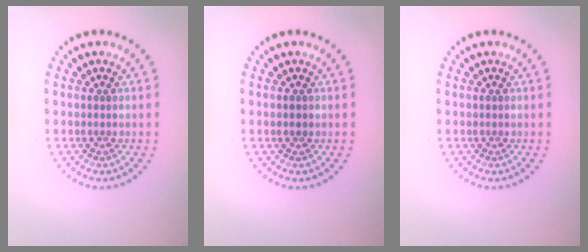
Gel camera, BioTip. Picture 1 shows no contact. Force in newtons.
{"total": 0.6, "press": 0.6, "slide": 0.0}
{"total": 0.0}